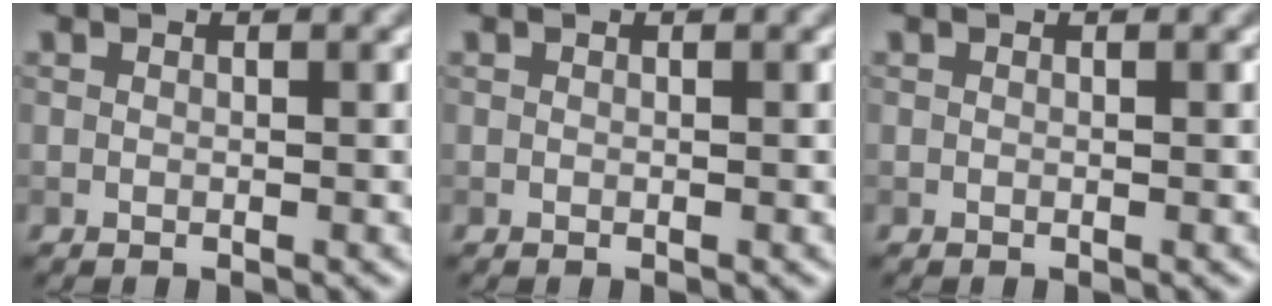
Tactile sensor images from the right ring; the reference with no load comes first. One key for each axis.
{"total": 0.0}
{"total": 0.0}